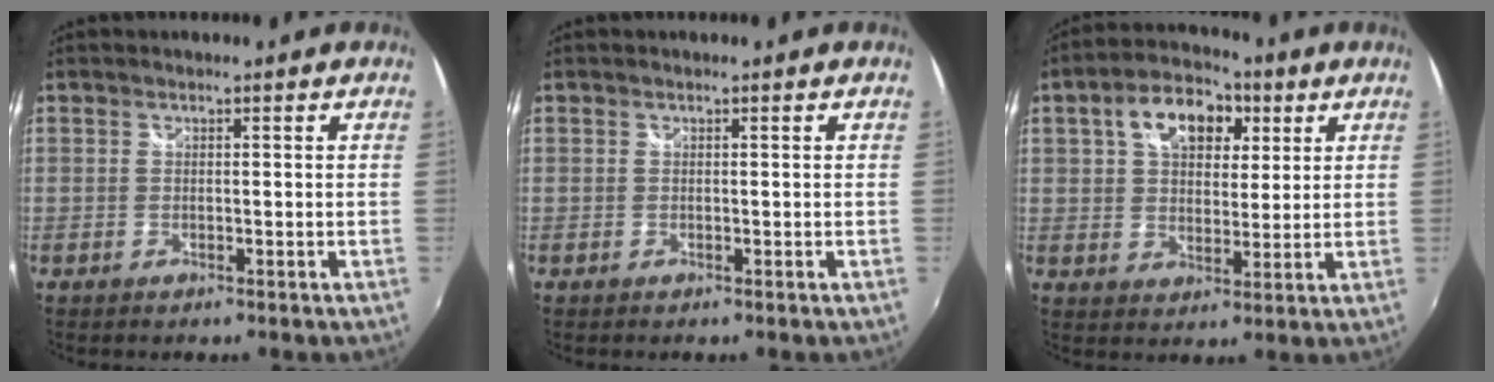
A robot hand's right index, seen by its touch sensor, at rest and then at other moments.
{"total": 0.0}
{"total": 12.1, "force": [4.8, 7.5, 8.1], "torque": [-0.145, 0.034, 0.077]}